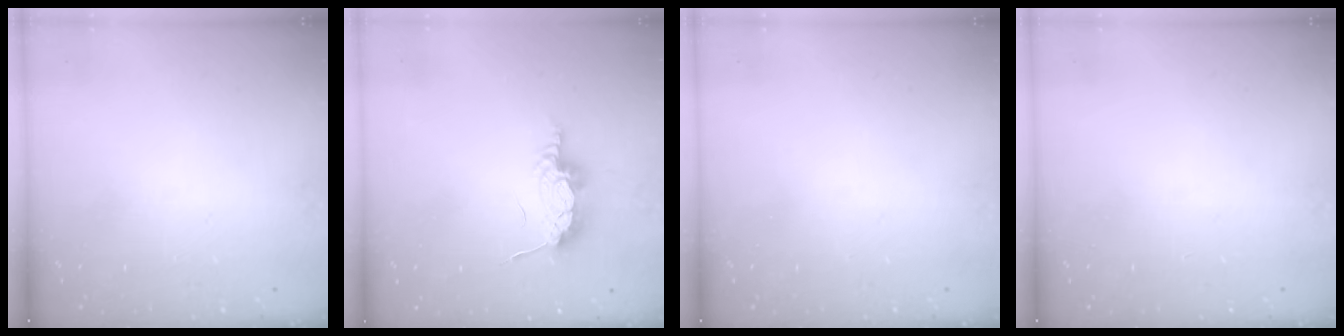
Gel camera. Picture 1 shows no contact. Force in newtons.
{"total": 7.8, "press": 7.8, "slide": 0.2}
{"total": 0.0}
{"total": 0.0}